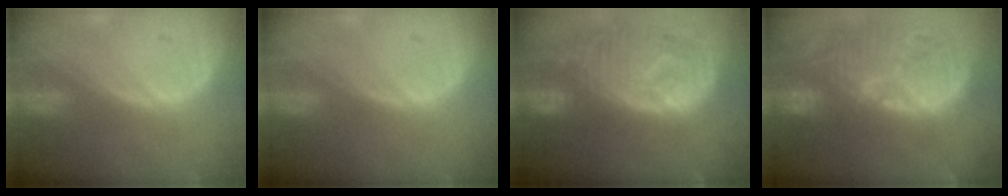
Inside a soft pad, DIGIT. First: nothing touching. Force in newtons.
{"total": 0.0}
{"total": 12.3, "press": 10.6, "slide": 6.1}
{"total": 13.9, "press": 12.7, "slide": 5.5}